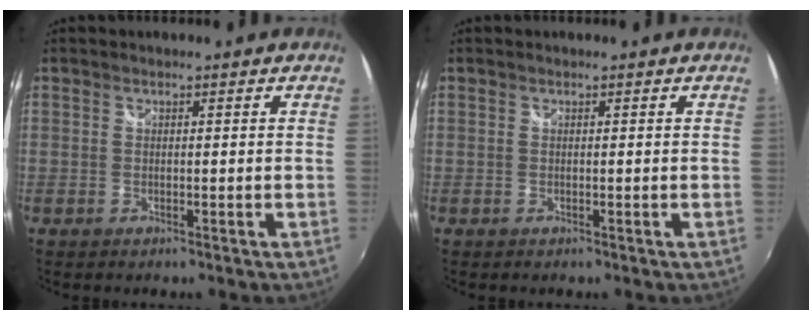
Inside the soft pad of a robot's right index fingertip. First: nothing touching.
{"total": 0.0}